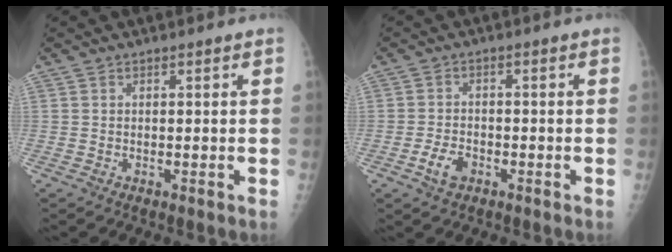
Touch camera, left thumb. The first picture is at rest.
{"total": 4.2, "force": [-2.1, 2.6, 2.5], "torque": [-0.043, 0.013, -0.037]}